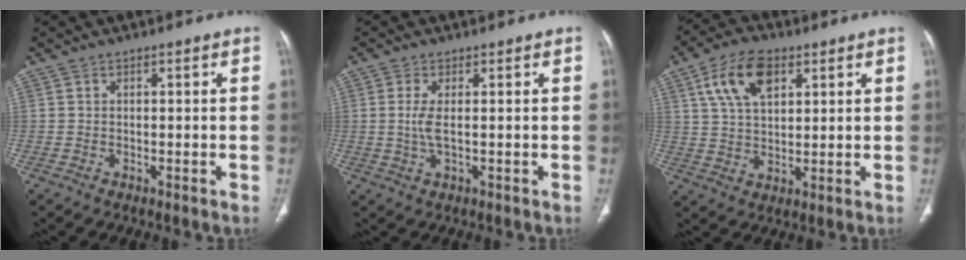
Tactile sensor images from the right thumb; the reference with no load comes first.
{"total": 3.3, "force": [0.2, 0.9, 3.1], "torque": [-0.084, -0.003, 0.006]}
{"total": 10.9, "force": [4.8, 6.0, 7.7], "torque": [-0.132, -0.007, 0.089]}